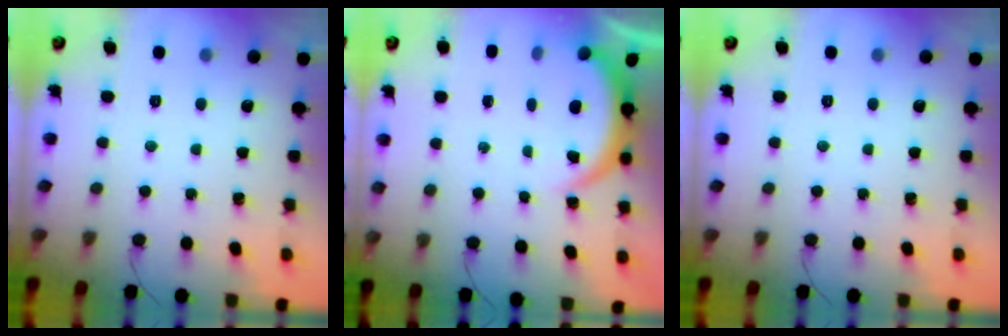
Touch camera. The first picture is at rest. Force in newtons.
{"total": 3.8, "press": 3.8, "slide": 0.2}
{"total": 0.0}